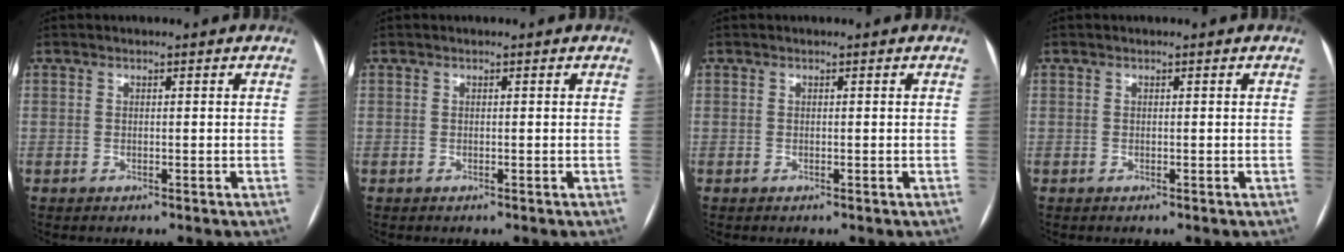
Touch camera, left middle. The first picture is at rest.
{"total": 0.0}
{"total": 0.0}
{"total": 0.0}